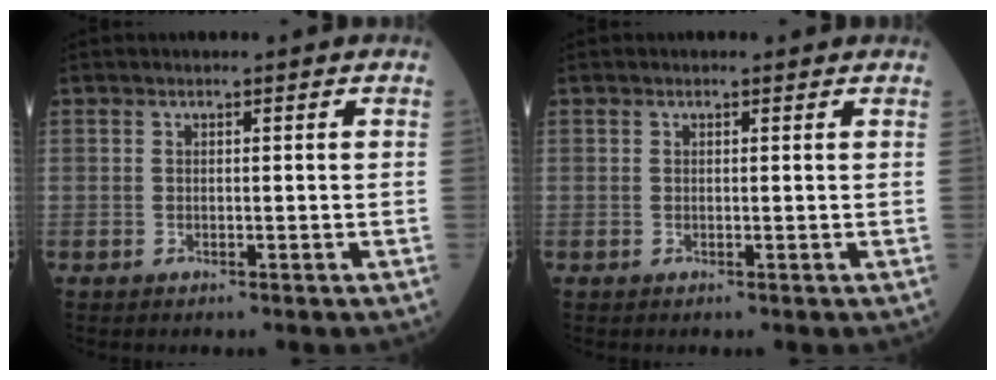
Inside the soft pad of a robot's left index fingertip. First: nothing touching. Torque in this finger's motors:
{"motor_torque": [-0.07, -0.05, 0.18, 0.03]}